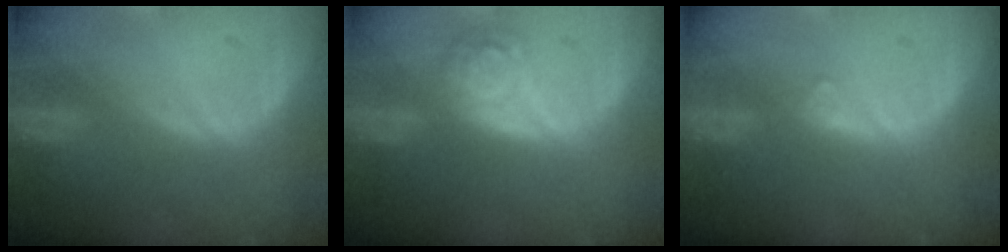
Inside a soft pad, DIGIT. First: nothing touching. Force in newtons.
{"total": 5.3, "press": 4.8, "slide": 2.3}
{"total": 1.2, "press": 1.2, "slide": 0.3}